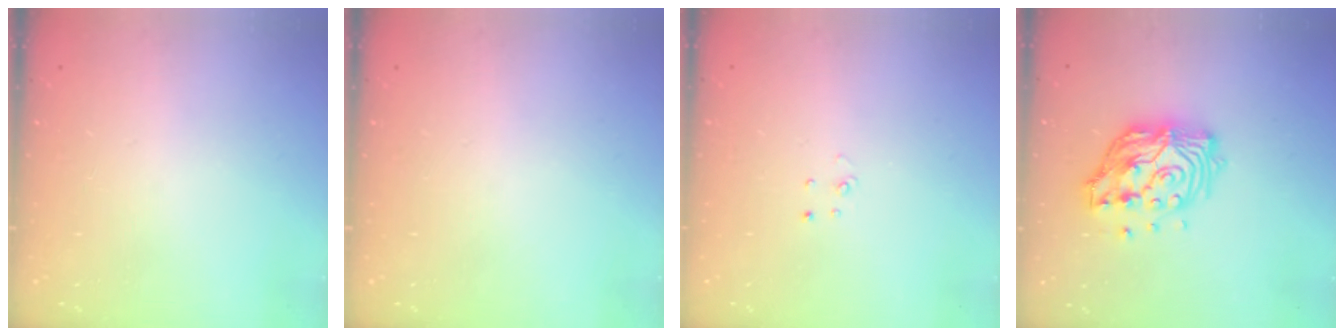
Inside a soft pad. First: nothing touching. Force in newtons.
{"total": 0.0}
{"total": 2.7, "press": 2.7, "slide": 0.3}
{"total": 14.1, "press": 14.0, "slide": 1.3}